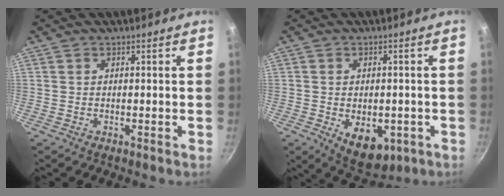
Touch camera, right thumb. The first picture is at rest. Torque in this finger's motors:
{"motor_torque": [-0.22, 0.50, 0.20, 0.53, 0.06]}